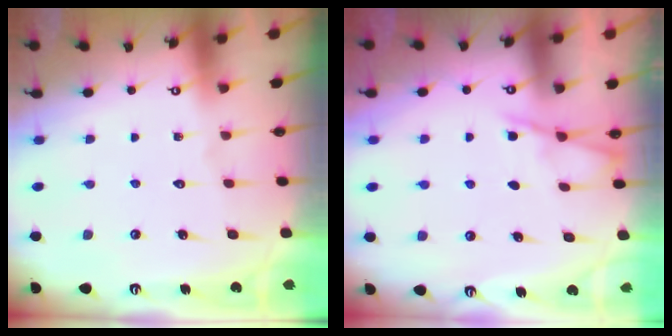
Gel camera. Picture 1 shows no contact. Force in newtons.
{"total": 3.9, "press": 3.9, "slide": 0.5}